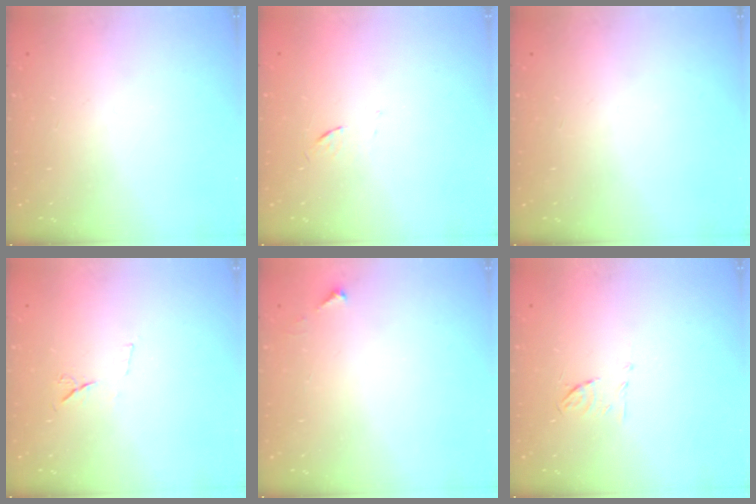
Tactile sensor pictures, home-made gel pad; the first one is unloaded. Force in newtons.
{"total": 3.1, "press": 2.8, "slide": 1.2}
{"total": 0.0}
{"total": 6.2, "press": 6.2, "slide": 0.9}
{"total": 3.4, "press": 3.4, "slide": 0.4}
{"total": 5.3, "press": 5.2, "slide": 0.8}